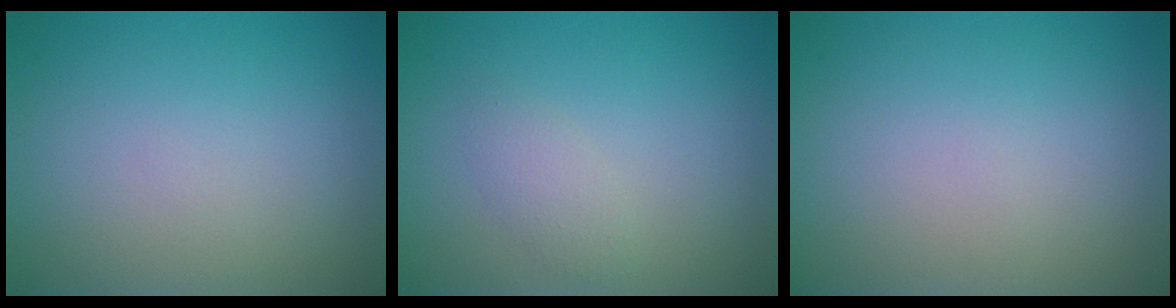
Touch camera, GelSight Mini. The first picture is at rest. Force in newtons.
{"total": 1.5, "press": 1.5, "slide": 0.1}
{"total": 0.0}